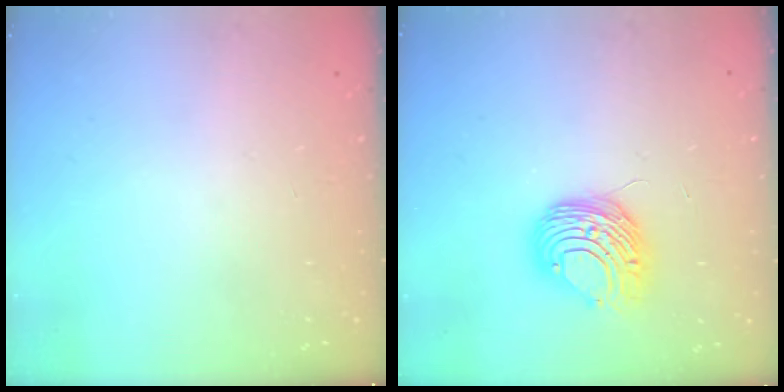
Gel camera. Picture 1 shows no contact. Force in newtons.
{"total": 8.9, "press": 8.9, "slide": 0.5}